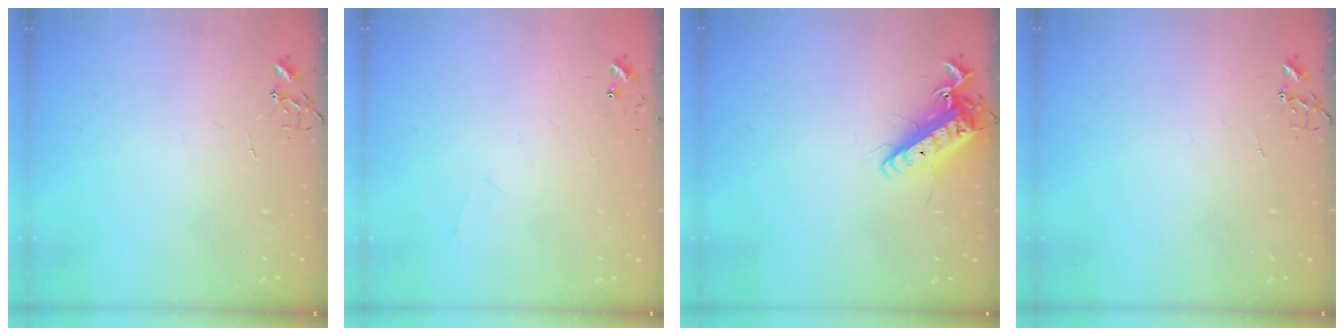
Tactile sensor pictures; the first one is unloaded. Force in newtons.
{"total": 4.8, "press": 4.8, "slide": 0.5}
{"total": 15.4, "press": 15.1, "slide": 2.8}
{"total": 0.0}